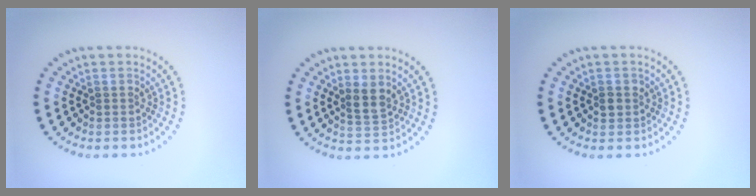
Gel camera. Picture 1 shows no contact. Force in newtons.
{"total": 1.9, "press": 1.7, "slide": 0.9}
{"total": 1.1, "press": 1.0, "slide": 0.5}